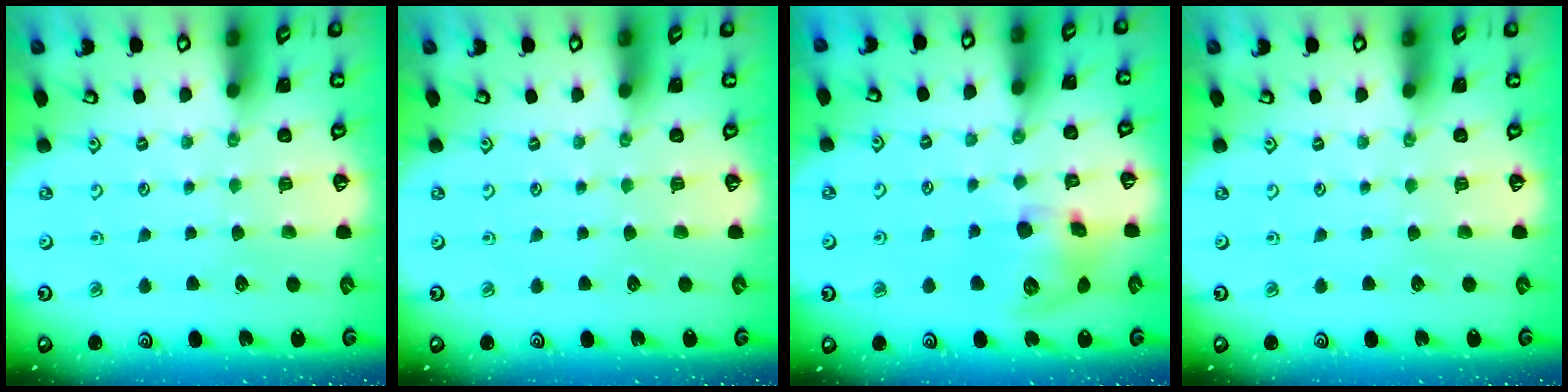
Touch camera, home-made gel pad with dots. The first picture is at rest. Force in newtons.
{"total": 0.0}
{"total": 11.6, "press": 11.5, "slide": 1.8}
{"total": 0.0}